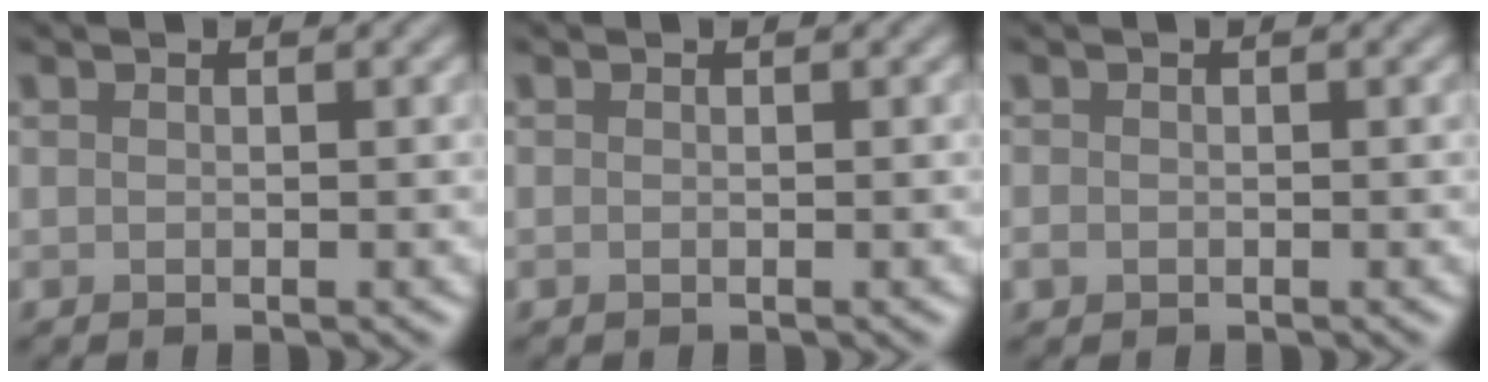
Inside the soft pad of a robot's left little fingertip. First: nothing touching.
{"total": 0.0}
{"total": 0.6, "force": [-0.3, 0.5, 0.2], "torque": [-0.003, -0.003, -0.006]}